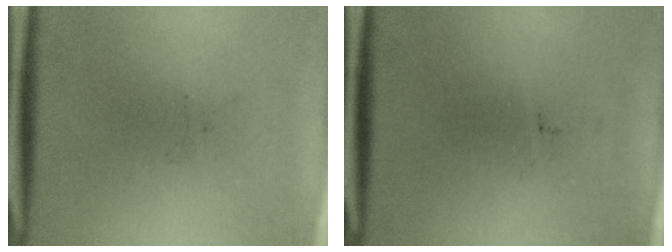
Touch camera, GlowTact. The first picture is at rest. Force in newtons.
{"total": 0.0}